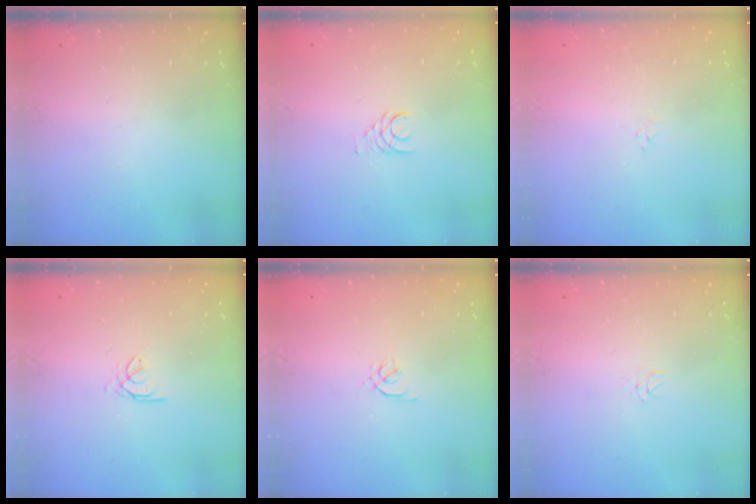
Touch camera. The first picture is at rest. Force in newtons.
{"total": 1.7, "press": 1.7, "slide": 0.2}
{"total": 2.9, "press": 2.9, "slide": 0.3}
{"total": 0.7, "press": 0.6, "slide": 0.4}
{"total": 1.7, "press": 1.6, "slide": 0.5}
{"total": 3.4, "press": 3.4, "slide": 0.2}